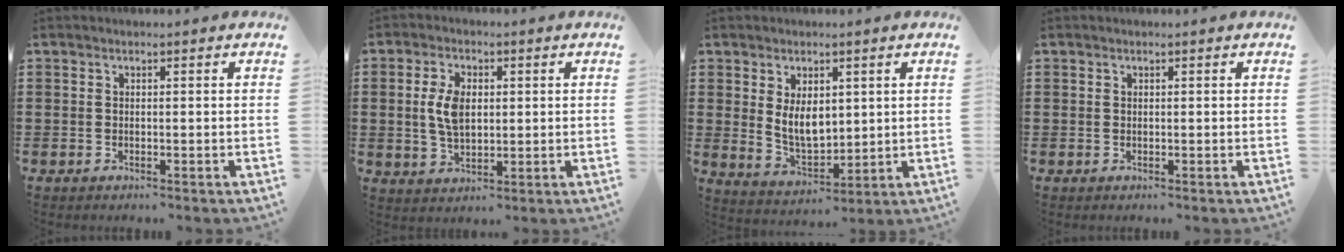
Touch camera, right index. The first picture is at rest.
{"total": 5.9, "force": [0.7, 3.3, 4.8], "torque": [-0.114, 0.006, 0.007]}
{"total": 6.2, "force": [1.7, 3.8, 4.6], "torque": [-0.080, 0.002, 0.030]}
{"total": 0.0}